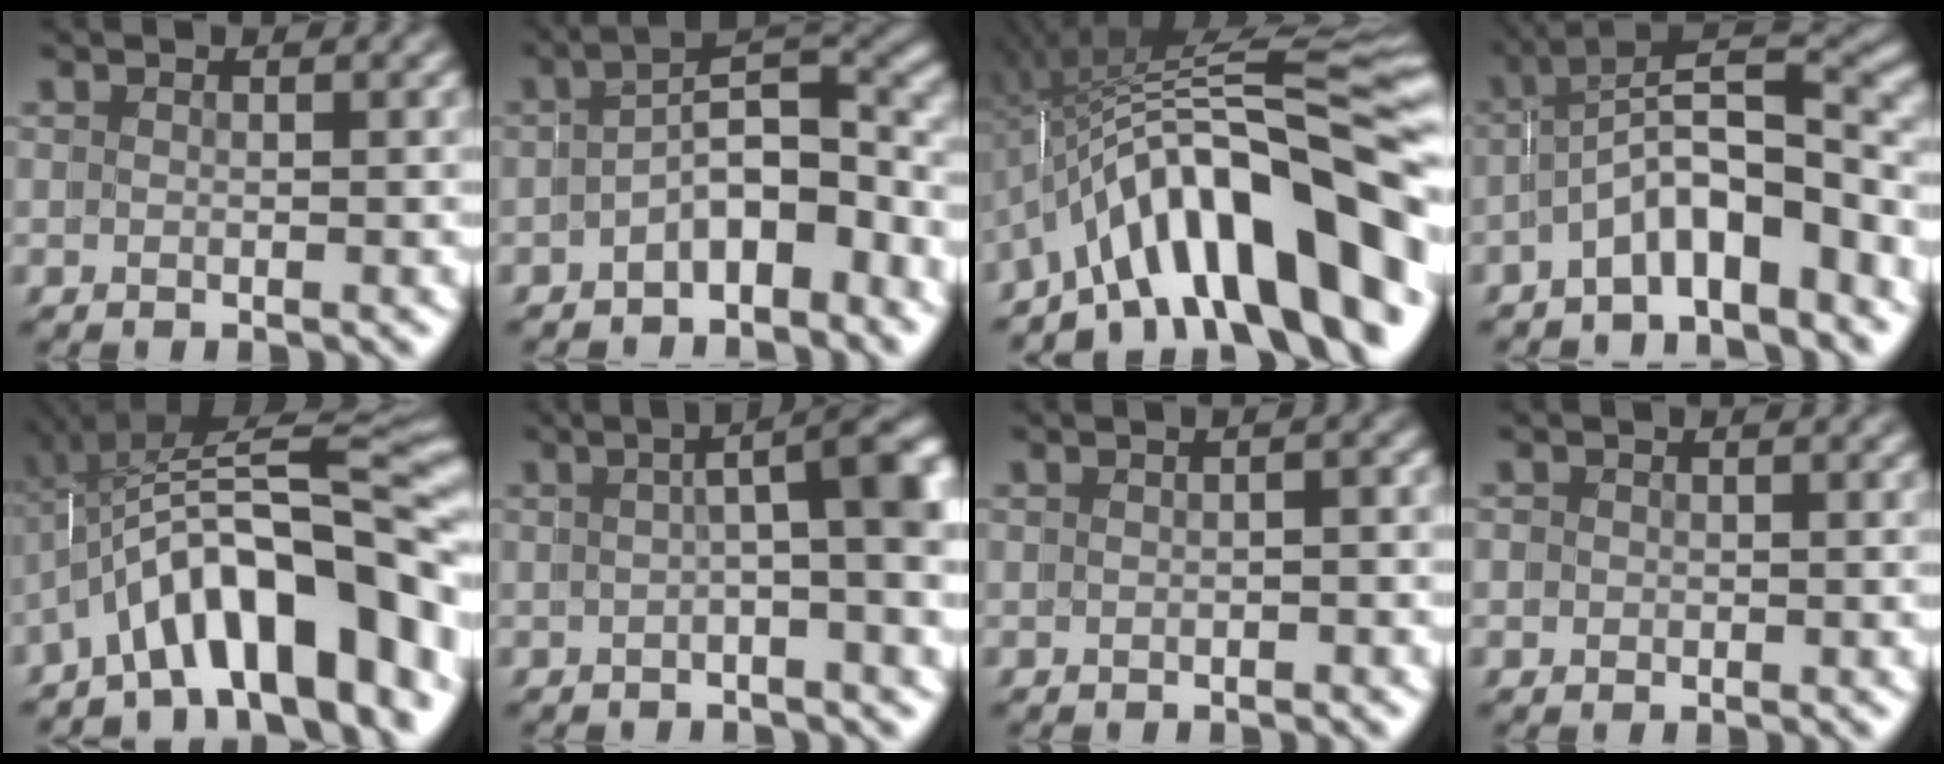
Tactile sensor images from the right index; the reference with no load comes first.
{"total": 7.0, "force": [-2.3, 3.1, 5.8], "torque": [-0.059, -0.004, -0.032]}
{"total": 15.3, "force": [-2.5, 6.1, 13.8], "torque": [-0.216, 0.008, -0.031]}
{"total": 9.0, "force": [-3.1, 4.5, 7.2], "torque": [-0.095, -0.007, -0.047]}
{"total": 11.0, "force": [-2.4, 4.3, 9.8], "torque": [-0.158, 0.002, -0.033]}
{"total": 5.4, "force": [0.3, 0.7, 5.4], "torque": [-0.053, 0.010, 0.005]}
{"total": 1.0, "force": [-0.6, 0.5, 0.6], "torque": [-0.001, 0.009, -0.014]}
{"total": 1.1, "force": [-0.2, 1.1, 0.1], "torque": [-0.006, -0.003, -0.007]}